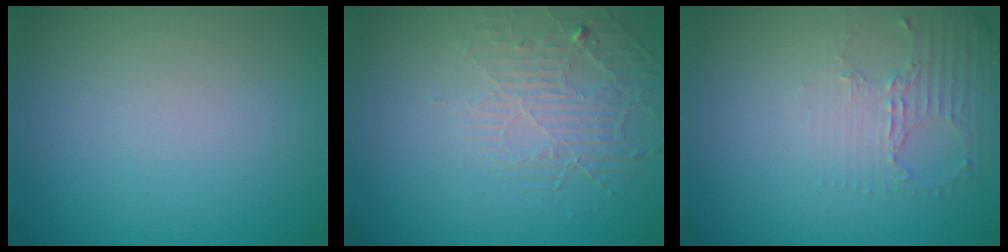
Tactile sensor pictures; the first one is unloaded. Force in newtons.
{"total": 2.2, "press": 1.4, "slide": 1.7}
{"total": 2.3, "press": 1.8, "slide": 1.6}